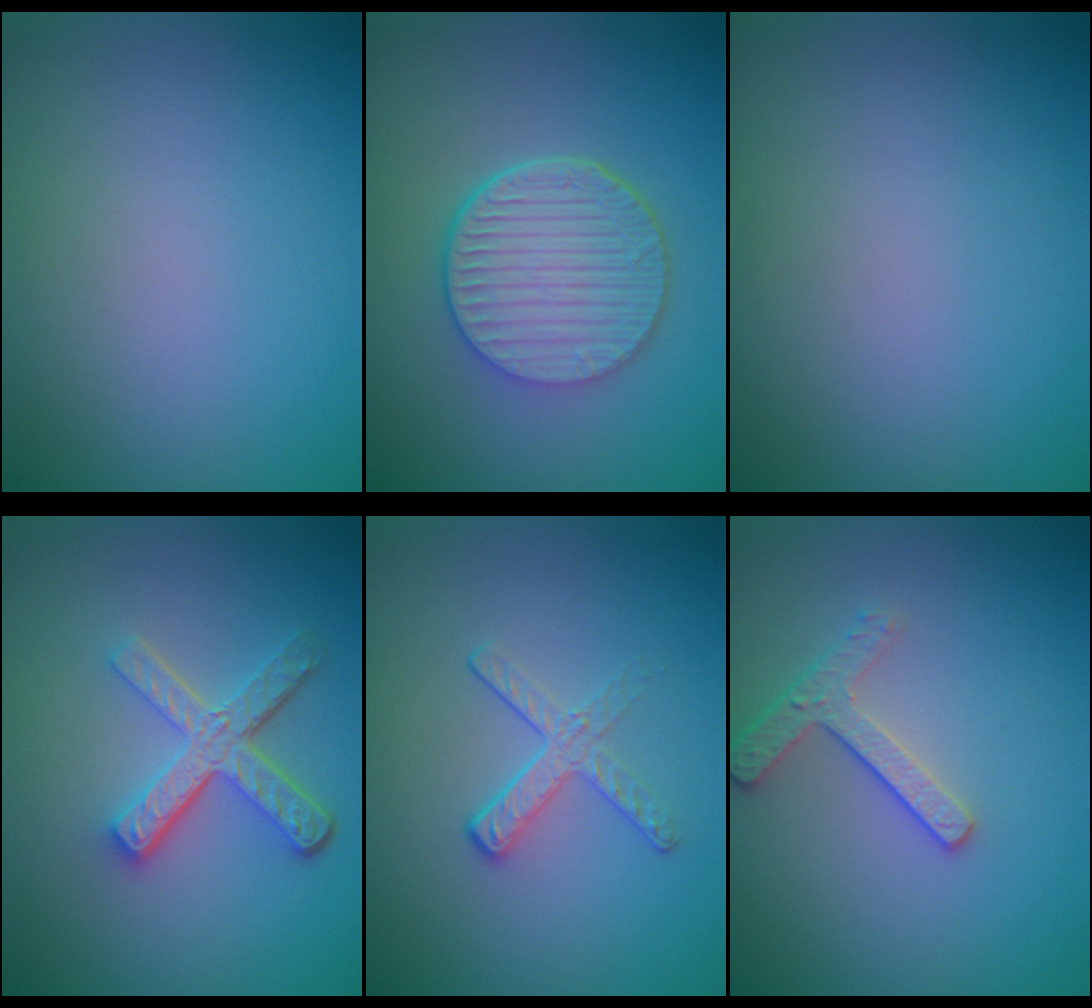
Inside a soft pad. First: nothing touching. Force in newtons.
{"total": 6.5, "press": 4.8, "slide": 4.5}
{"total": 0.0}
{"total": 4.9, "press": 3.6, "slide": 3.3}
{"total": 2.1, "press": 1.4, "slide": 1.6}
{"total": 2.4, "press": 2.3, "slide": 0.9}